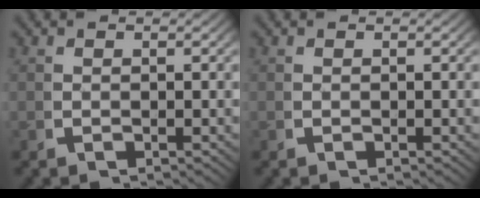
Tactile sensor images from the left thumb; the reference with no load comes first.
{"total": 0.0}